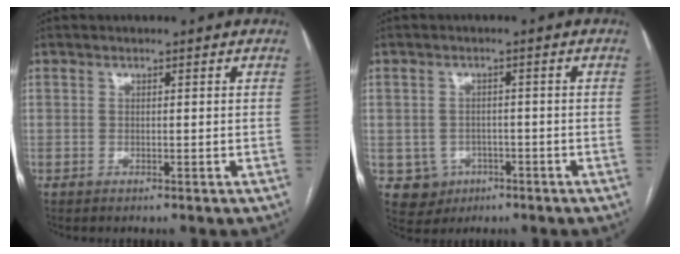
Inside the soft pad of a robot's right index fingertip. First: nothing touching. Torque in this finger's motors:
{"motor_torque": [-0.46, 0.01, -0.73, -0.21]}